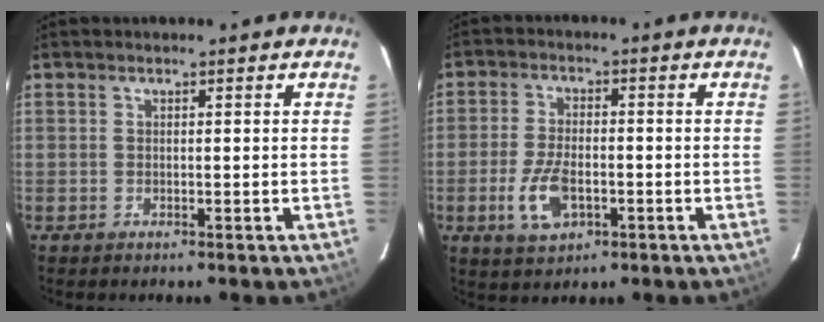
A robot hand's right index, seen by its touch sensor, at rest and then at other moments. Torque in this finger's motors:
{"motor_torque": [0.05, -0.05, 0.15, 0.04]}